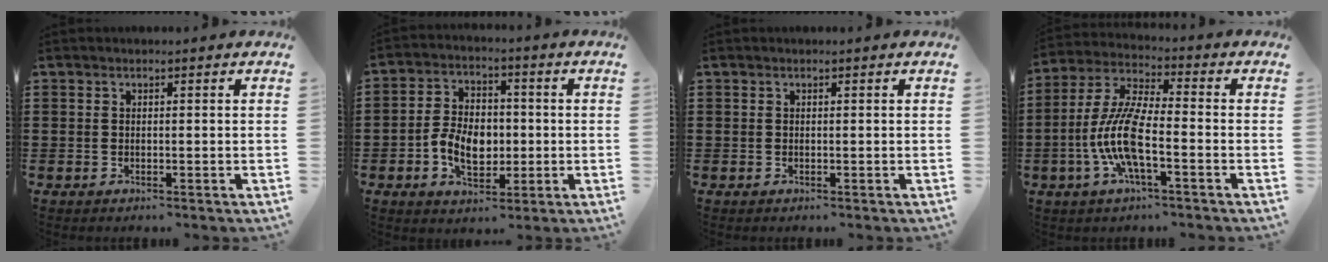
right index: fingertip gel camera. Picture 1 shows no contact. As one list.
[{"total": 7.4, "force": [-1.5, 5.0, 5.2], "torque": [-0.109, 0.005, -0.032]}, {"total": 0.0}, {"total": 9.7, "force": [-3.1, 2.5, 8.8], "torque": [-0.210, -0.014, -0.067]}]